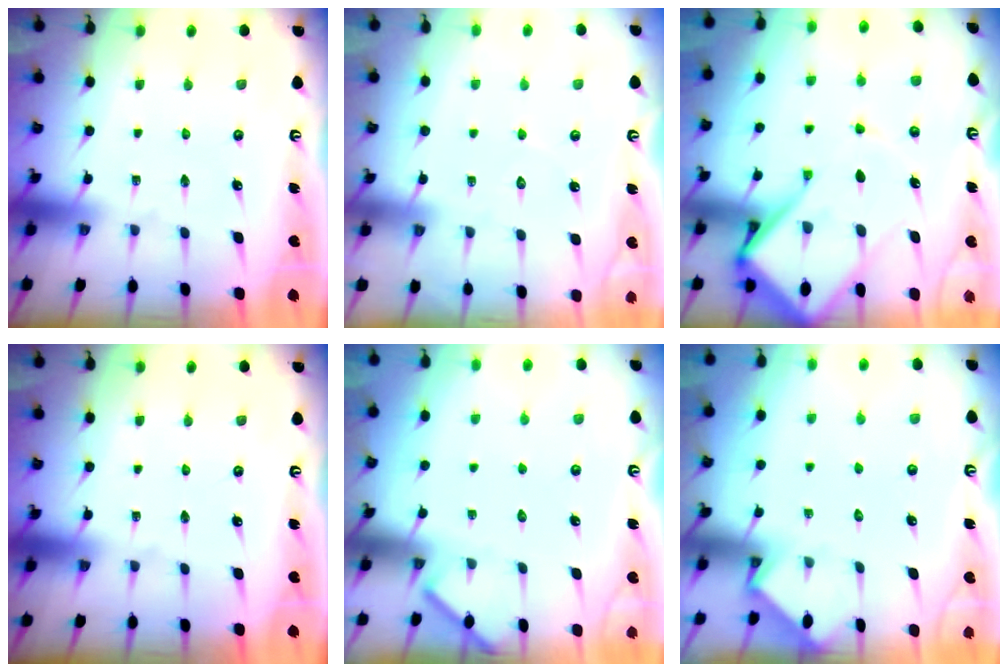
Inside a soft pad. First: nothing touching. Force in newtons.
{"total": 5.4, "press": 5.4, "slide": 0.6}
{"total": 16.7, "press": 16.6, "slide": 1.7}
{"total": 0.0}
{"total": 1.7, "press": 1.6, "slide": 0.1}
{"total": 2.6, "press": 2.6, "slide": 0.4}